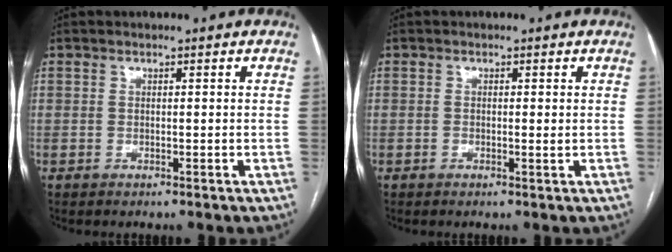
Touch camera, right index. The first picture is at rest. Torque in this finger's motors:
{"motor_torque": [0.00, 0.09, -0.01, 0.00]}